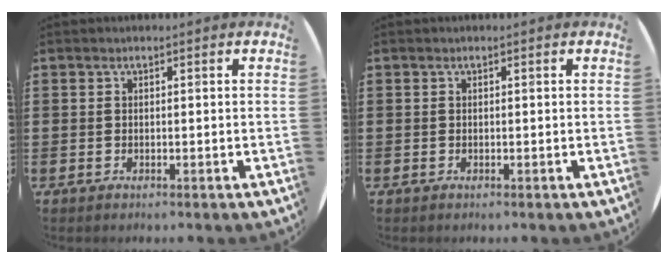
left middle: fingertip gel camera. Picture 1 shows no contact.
{"total": 0.0}